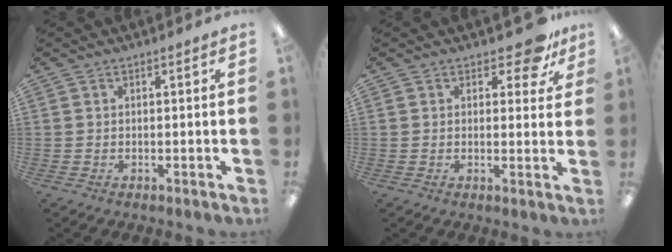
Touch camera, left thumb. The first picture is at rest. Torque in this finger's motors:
{"motor_torque": [0.73, 0.37, 0.44, -0.10, 0.00]}